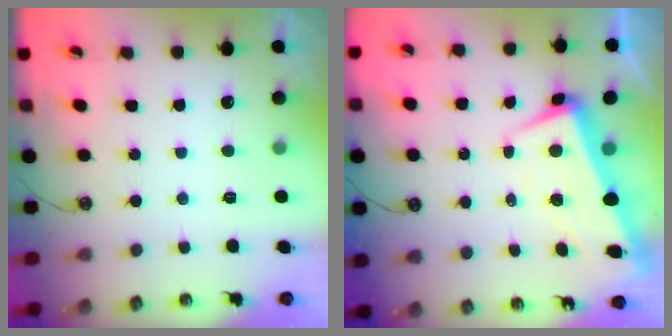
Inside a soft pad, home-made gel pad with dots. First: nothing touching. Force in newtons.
{"total": 1.4, "press": 0.6, "slide": 1.3}